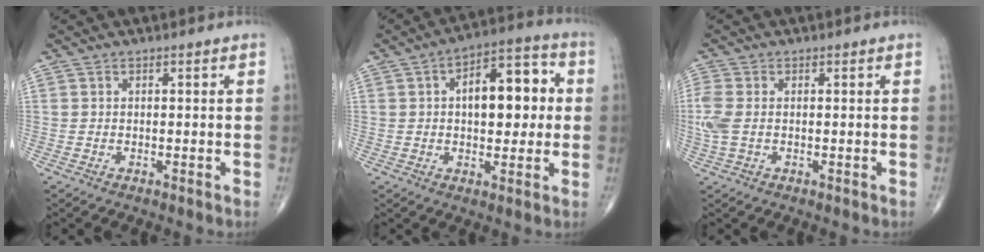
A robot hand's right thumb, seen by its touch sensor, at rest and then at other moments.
{"total": 13.1, "force": [1.7, 6.9, 11.0], "torque": [-0.126, 0.023, 0.019]}
{"total": 4.4, "force": [-0.2, 2.6, 3.5], "torque": [-0.116, 0.003, -0.004]}